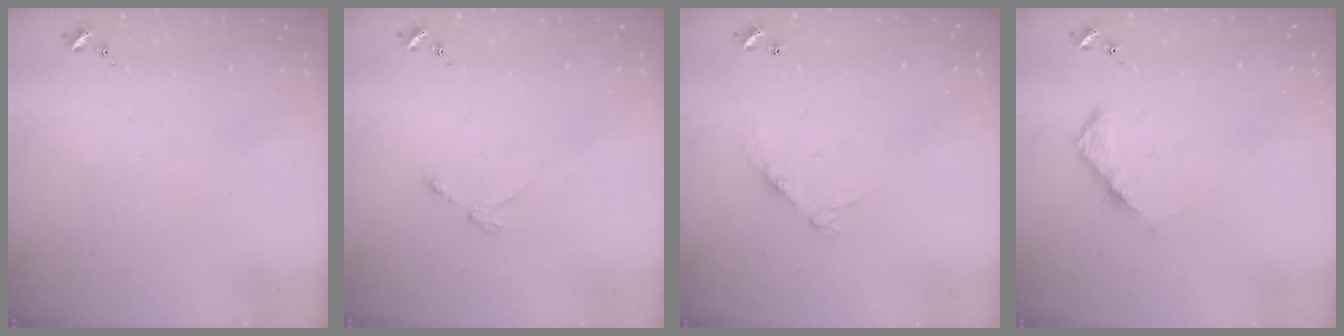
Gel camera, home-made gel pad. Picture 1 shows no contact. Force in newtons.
{"total": 2.9, "press": 2.8, "slide": 0.4}
{"total": 7.3, "press": 7.2, "slide": 0.6}
{"total": 4.2, "press": 4.2, "slide": 0.5}